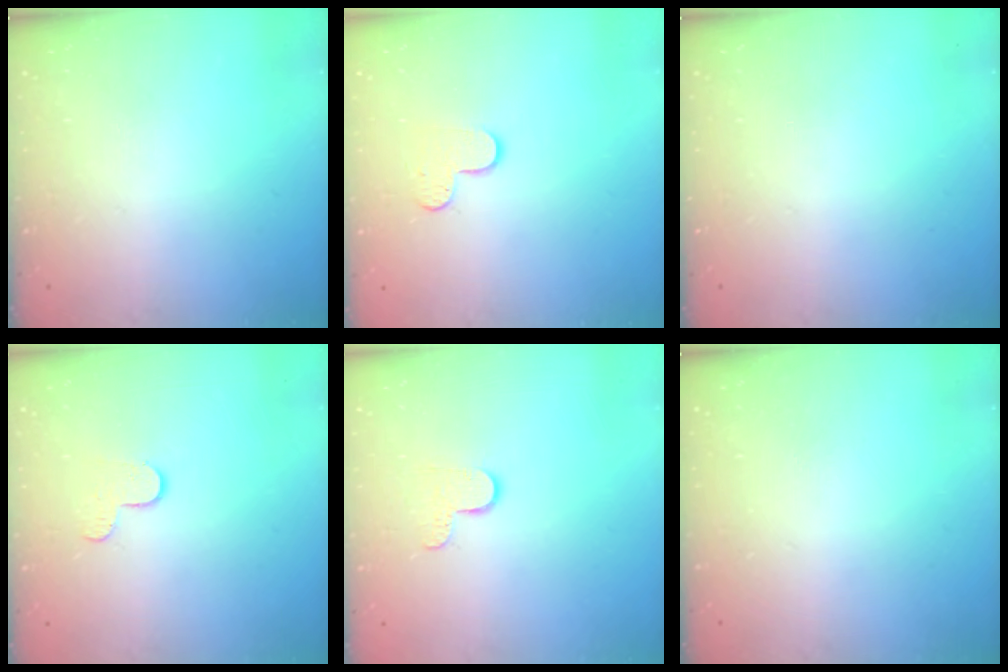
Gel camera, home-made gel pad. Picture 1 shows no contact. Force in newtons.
{"total": 7.4, "press": 7.4, "slide": 0.7}
{"total": 0.0}
{"total": 5.5, "press": 5.5, "slide": 0.5}
{"total": 6.0, "press": 6.0, "slide": 0.4}
{"total": 0.0}